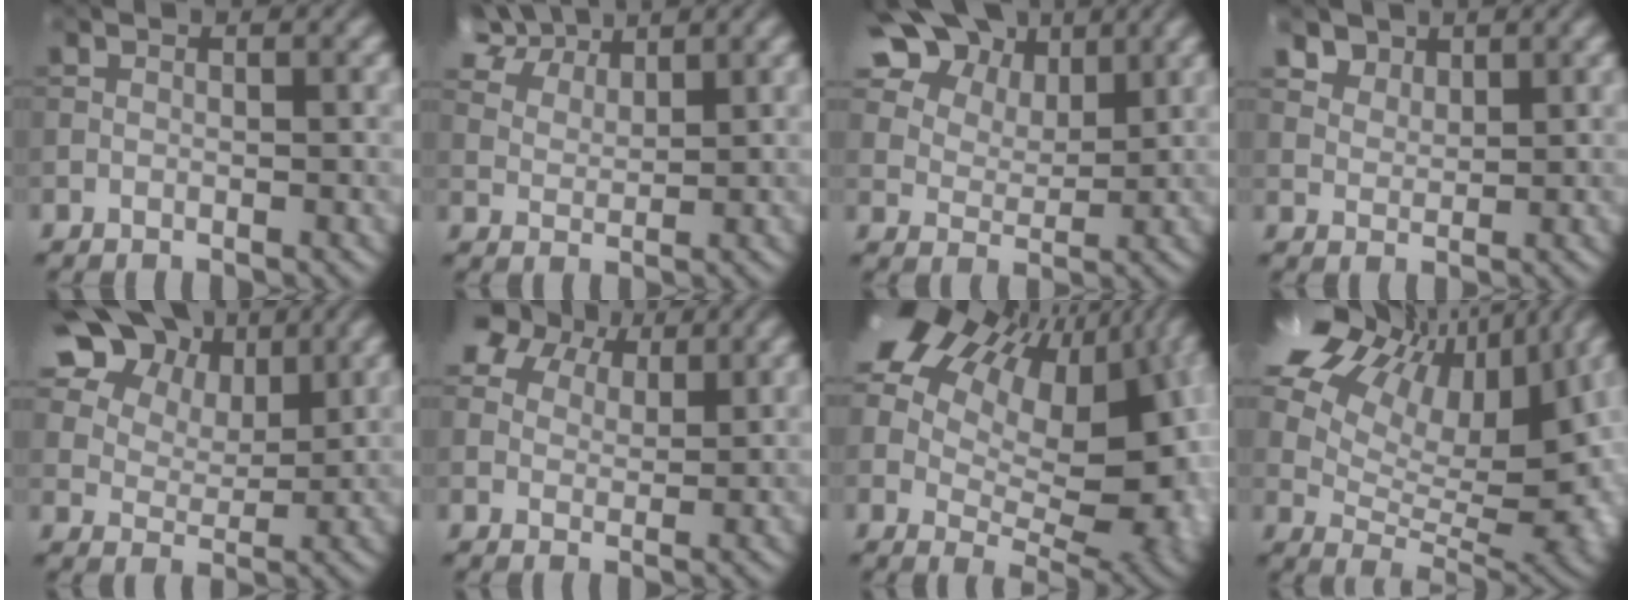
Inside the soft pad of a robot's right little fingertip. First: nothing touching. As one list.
[{"total": 7.5, "force": [5.9, 3.1, 3.4], "torque": [-0.082, 0.010, 0.106]}, {"total": 12.2, "force": [7.8, 7.0, 6.3], "torque": [-0.143, 0.014, 0.137]}, {"total": 2.9, "force": [2.2, 1.7, 0.8], "torque": [-0.028, -0.021, 0.060]}, {"total": 14.2, "force": [8.8, 8.4, 7.3], "torque": [-0.155, 0.021, 0.161]}, {"total": 6.4, "force": [4.7, 3.4, 2.8], "torque": [-0.062, 0.016, 0.074]}, {"total": 21.1, "force": [7.0, 13.0, 15.1], "torque": [-0.251, 0.043, 0.142]}, {"total": 18.3, "force": [8.2, 10.5, 12.5], "torque": [-0.212, 0.054, 0.156]}]